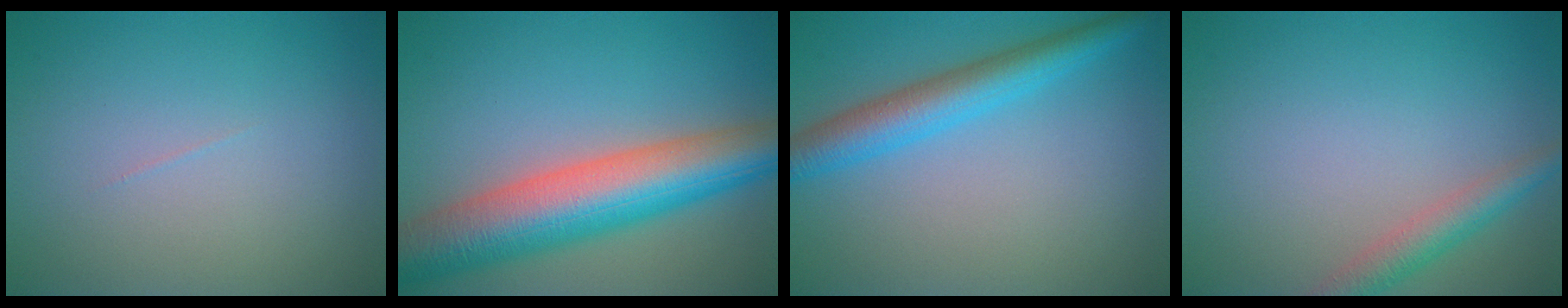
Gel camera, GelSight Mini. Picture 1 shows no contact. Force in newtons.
{"total": 10.9, "press": 10.9, "slide": 0.4}
{"total": 4.8, "press": 4.8, "slide": 0.2}
{"total": 2.8, "press": 2.8, "slide": 0.1}